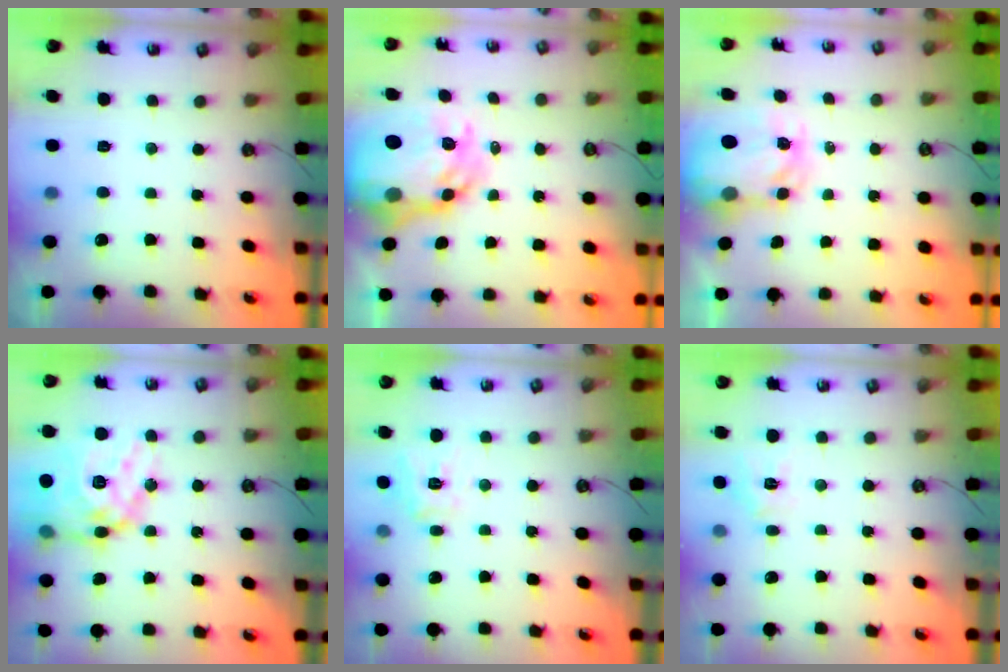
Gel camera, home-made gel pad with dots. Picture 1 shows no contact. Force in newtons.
{"total": 14.4, "press": 14.3, "slide": 1.2}
{"total": 5.5, "press": 5.5, "slide": 0.3}
{"total": 22.4, "press": 22.3, "slide": 2.2}
{"total": 11.2, "press": 11.1, "slide": 1.0}
{"total": 6.8, "press": 6.7, "slide": 0.4}